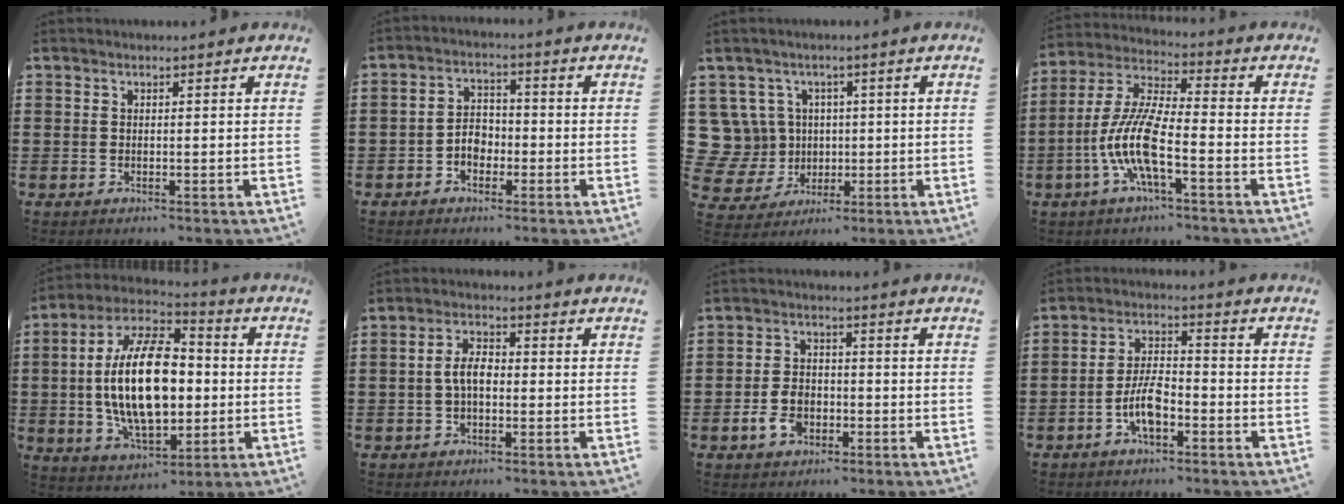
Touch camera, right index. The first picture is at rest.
{"total": 3.6, "force": [-1.6, 2.6, 2.0], "torque": [-0.042, 0.007, -0.033]}
{"total": 8.7, "force": [1.4, 8.3, 2.2], "torque": [-0.108, 0.005, 0.032]}
{"total": 9.8, "force": [-4.0, 2.0, 8.7], "torque": [-0.214, -0.018, -0.084]}
{"total": 17.2, "force": [-0.3, 8.7, 14.8], "torque": [-0.304, -0.007, -0.011]}
{"total": 4.4, "force": [-0.6, 2.3, 3.7], "torque": [-0.082, 0.002, -0.015]}
{"total": 5.1, "force": [-2.1, 3.4, 3.1], "torque": [-0.070, 0.006, -0.040]}
{"total": 6.6, "force": [-2.8, 2.7, 5.4], "torque": [-0.123, 0.001, -0.059]}